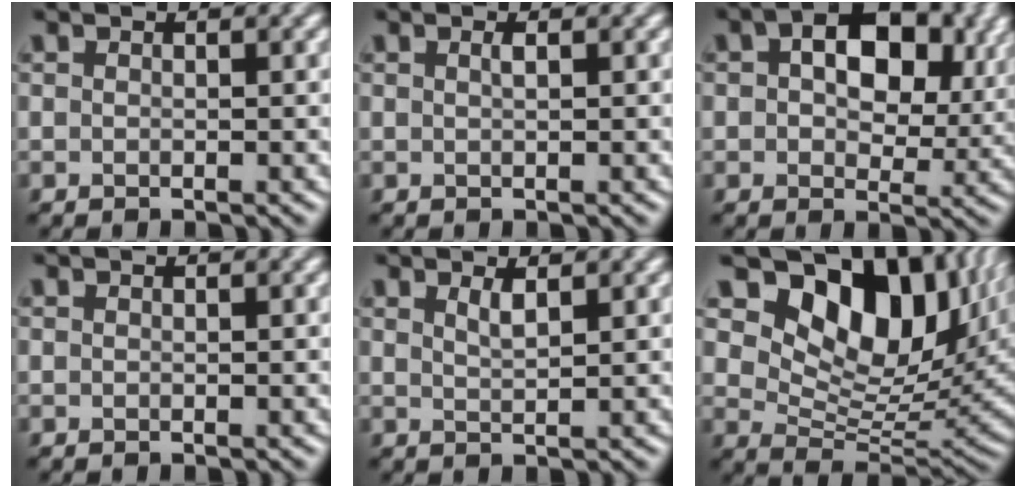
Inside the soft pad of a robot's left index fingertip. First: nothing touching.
{"total": 0.8, "force": [0.3, 0.3, 0.7], "torque": [-0.009, 0.004, 0.004]}
{"total": 10.6, "force": [3.2, 6.4, 7.9], "torque": [-0.106, 0.007, 0.043]}
{"total": 0.0}
{"total": 1.5, "force": [1.0, 0.4, 1.1], "torque": [-0.015, 0.001, 0.016]}
{"total": 13.4, "force": [6.5, 7.9, 8.6], "torque": [-0.139, -0.001, 0.115]}